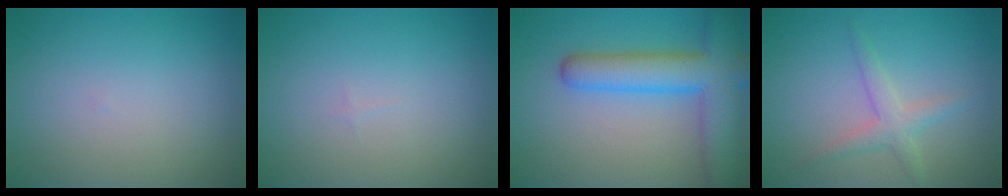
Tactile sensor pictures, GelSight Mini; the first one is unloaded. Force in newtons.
{"total": 0.0}
{"total": 6.5, "press": 6.5, "slide": 0.3}
{"total": 2.2, "press": 2.2, "slide": 0.1}